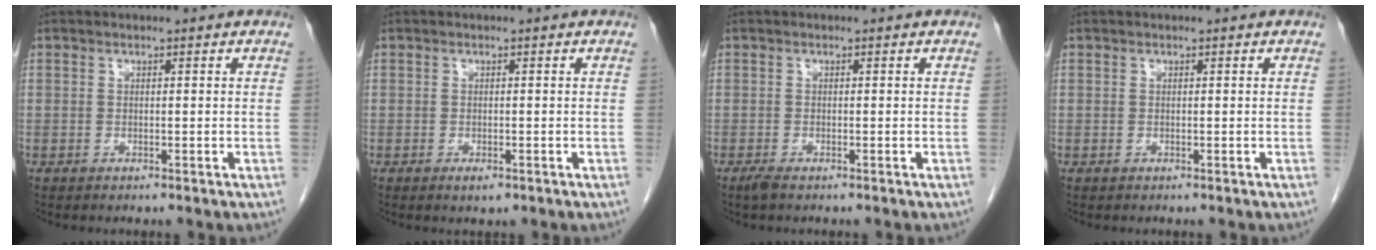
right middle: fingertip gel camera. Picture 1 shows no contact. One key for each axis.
{"total": 1.4, "fx": -0.7, "fy": 0.5, "fz": 1.1, "tx": -0.015, "ty": 0.000, "tz": -0.007}
{"total": 1.2, "fx": -0.9, "fy": 0.2, "fz": 0.8, "tx": -0.023, "ty": -0.004, "tz": -0.018}
{"total": 0.0}